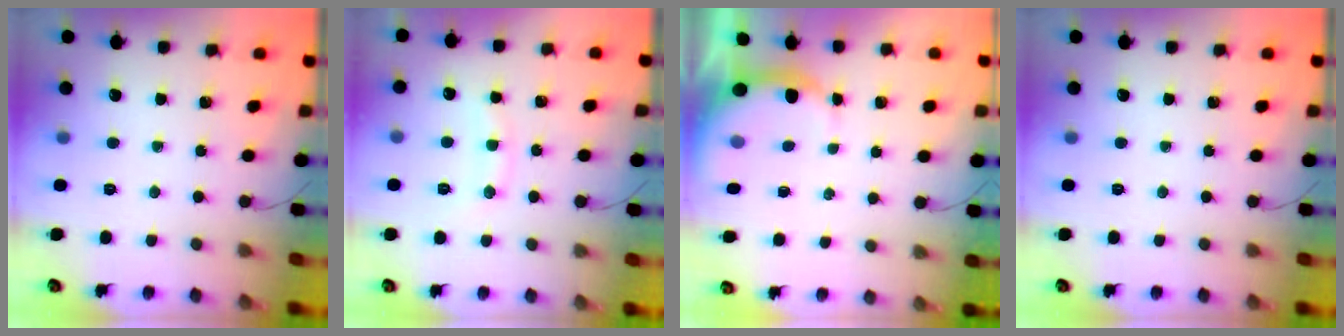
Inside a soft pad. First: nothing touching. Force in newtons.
{"total": 8.9, "press": 8.8, "slide": 1.1}
{"total": 6.0, "press": 6.0, "slide": 0.3}
{"total": 0.0}